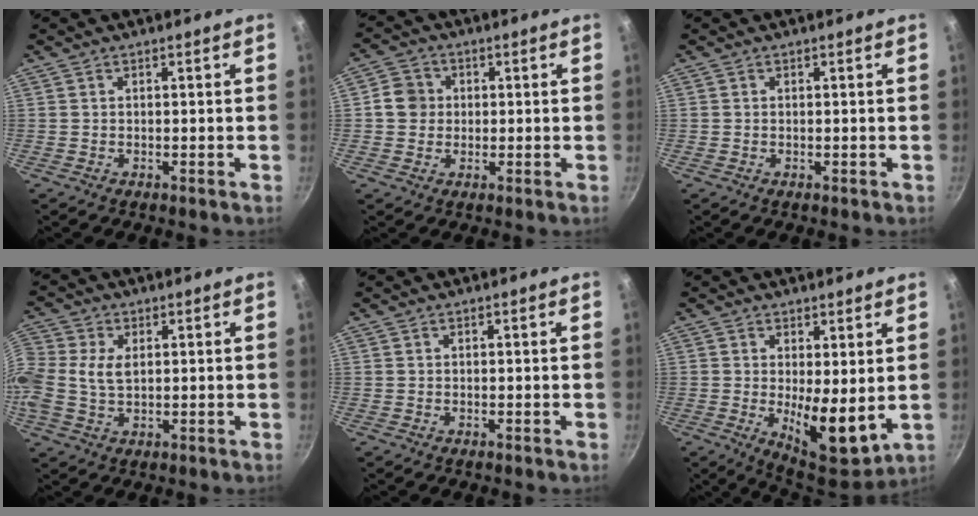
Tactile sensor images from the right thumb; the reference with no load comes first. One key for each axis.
{"total": 5.1, "fx": 0.4, "fy": 4.8, "fz": 1.8, "tx": -0.005, "ty": 0.007, "tz": -0.006}
{"total": 0.0}
{"total": 8.2, "fx": 0.9, "fy": 5.7, "fz": 5.8, "tx": -0.133, "ty": 0.012, "tz": 0.008}
{"total": 0.0}
{"total": 10.2, "fx": 0.4, "fy": 4.1, "fz": 9.3, "tx": -0.121, "ty": -0.035, "tz": 0.015}